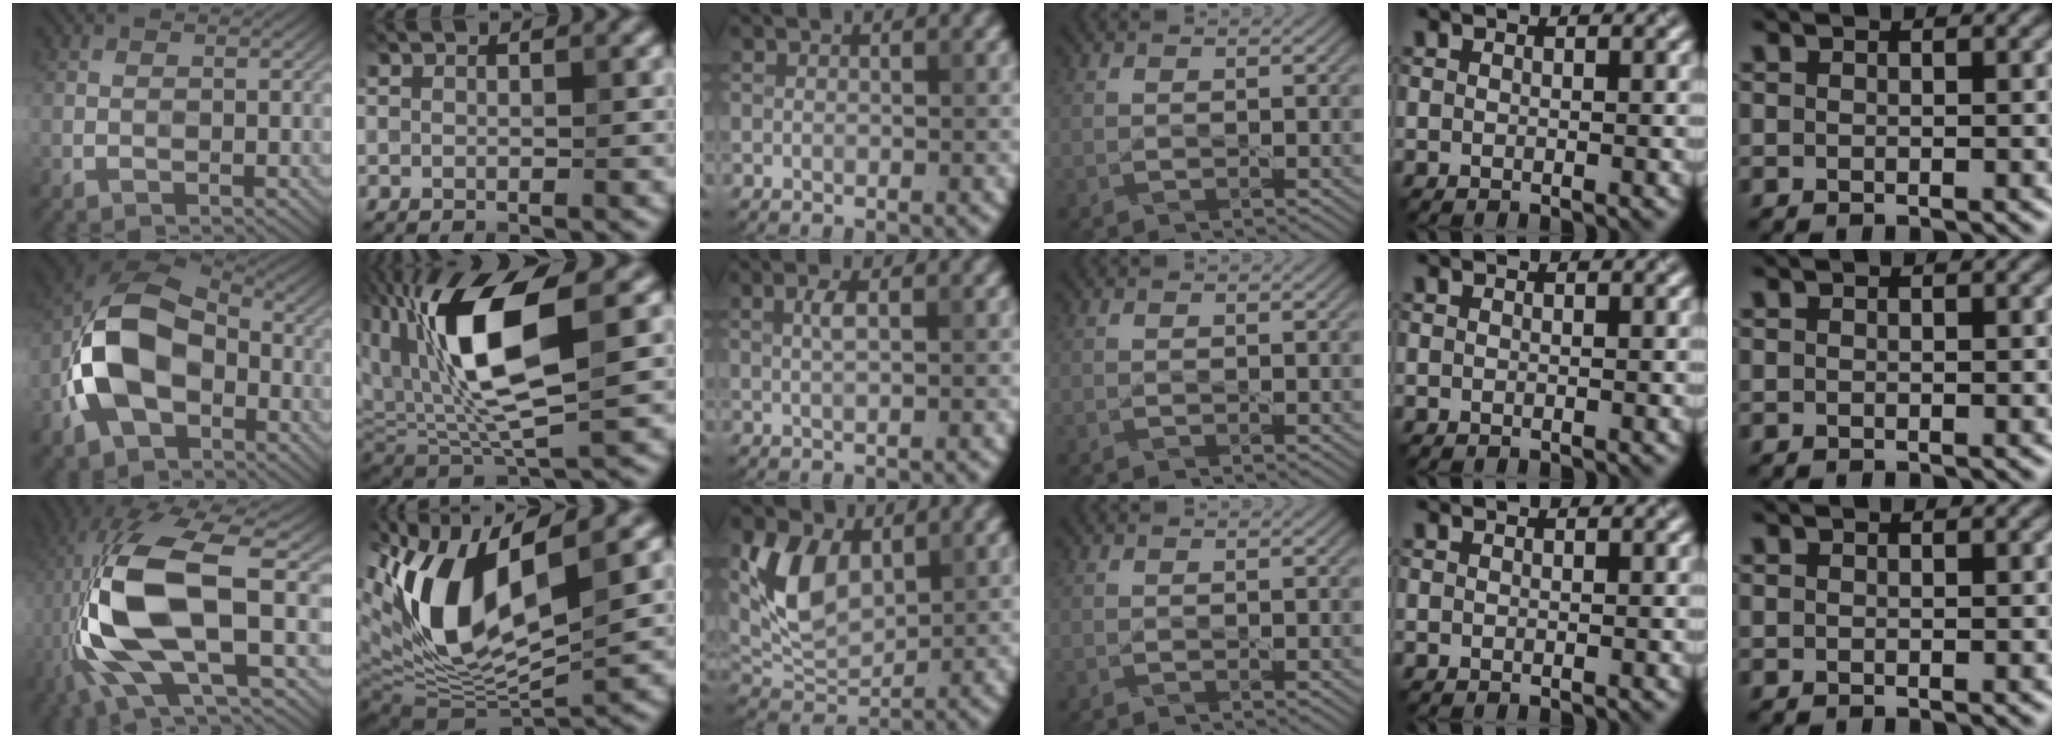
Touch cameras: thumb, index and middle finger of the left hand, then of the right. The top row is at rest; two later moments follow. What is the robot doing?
{"motion": "lift_and_place", "object": "knife"}